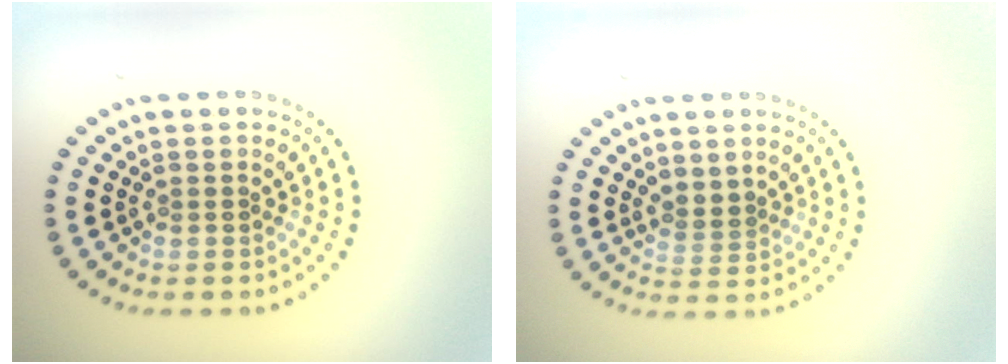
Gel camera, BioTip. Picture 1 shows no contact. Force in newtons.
{"total": 1.5, "press": 1.2, "slide": 1.0}